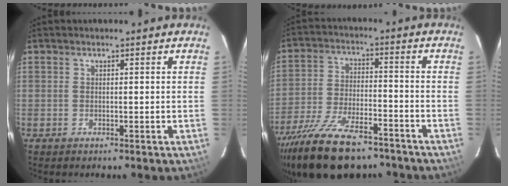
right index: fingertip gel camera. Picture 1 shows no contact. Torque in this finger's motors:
{"motor_torque": [1.30, -0.83, 0.91, 0.21]}